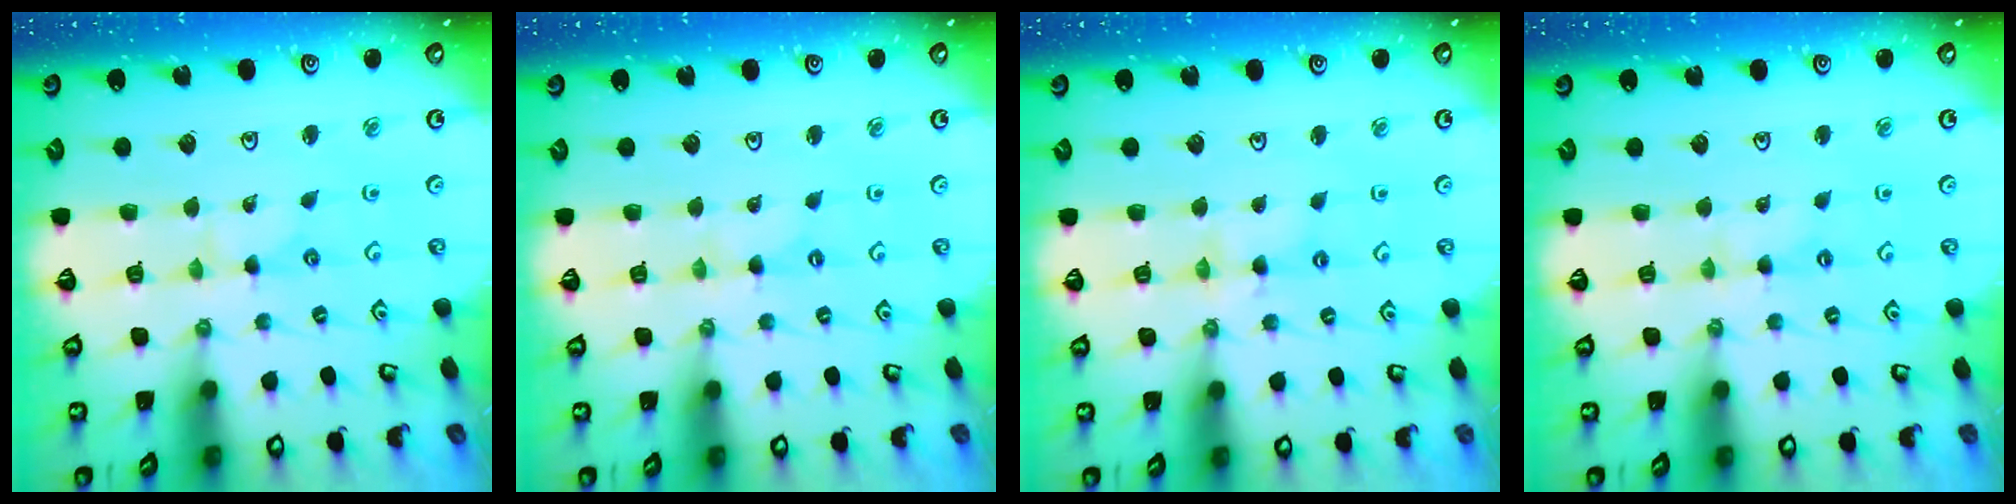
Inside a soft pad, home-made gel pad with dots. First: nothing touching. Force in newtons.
{"total": 0.0}
{"total": 2.0, "press": 2.0, "slide": 0.3}
{"total": 1.2, "press": 1.1, "slide": 0.3}